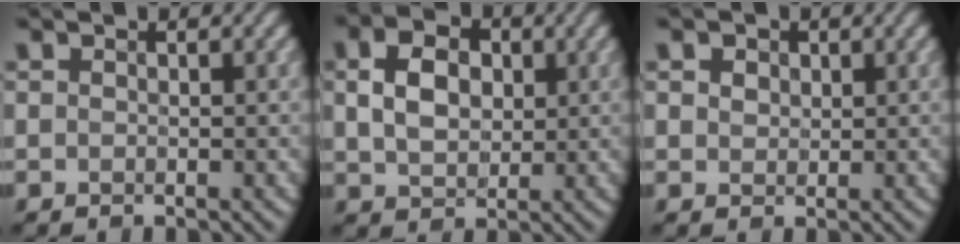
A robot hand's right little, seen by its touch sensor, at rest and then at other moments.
{"total": 4.4, "force": [0.4, 3.3, 3.0], "torque": [-0.069, 0.003, 0.012]}
{"total": 2.3, "force": [1.0, 1.8, 1.0], "torque": [-0.039, 0.008, 0.023]}